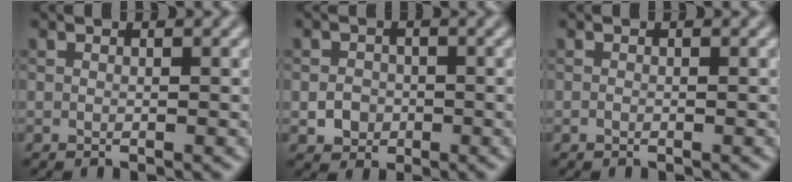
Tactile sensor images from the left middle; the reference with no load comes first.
{"total": 1.9, "force": [-0.5, 1.7, 0.7], "torque": [-0.006, 0.000, -0.012]}
{"total": 0.0}